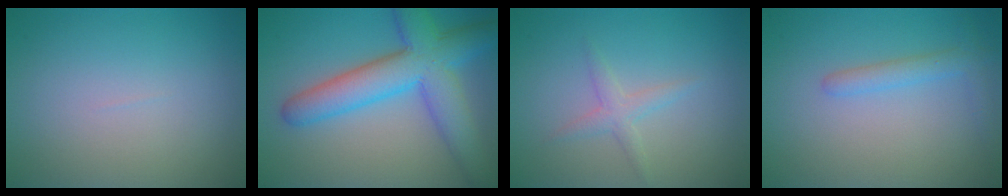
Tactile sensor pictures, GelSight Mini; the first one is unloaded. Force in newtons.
{"total": 8.2, "press": 8.2, "slide": 0.3}
{"total": 1.6, "press": 1.6, "slide": 0.0}
{"total": 2.0, "press": 2.0, "slide": 0.2}